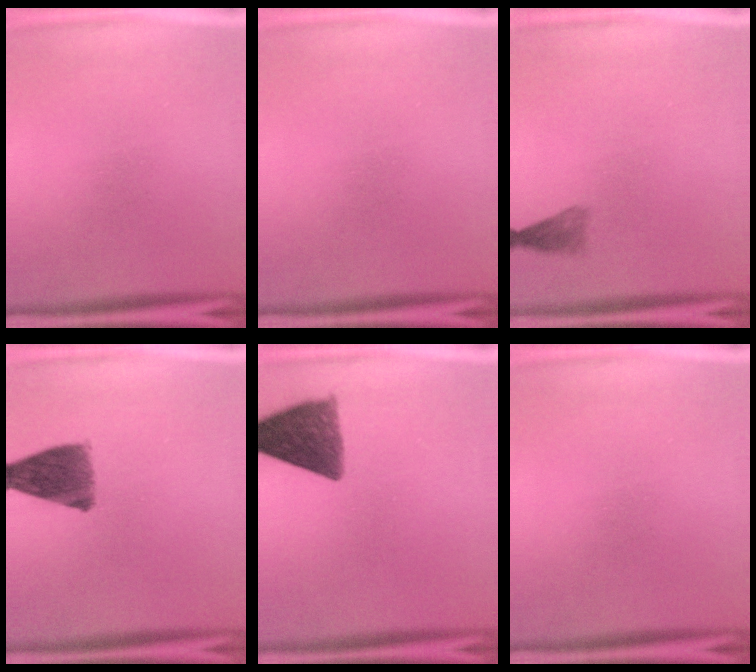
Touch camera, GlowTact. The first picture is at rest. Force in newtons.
{"total": 0.0}
{"total": 1.7}
{"total": 8.8}
{"total": 10.0}
{"total": 0.0}